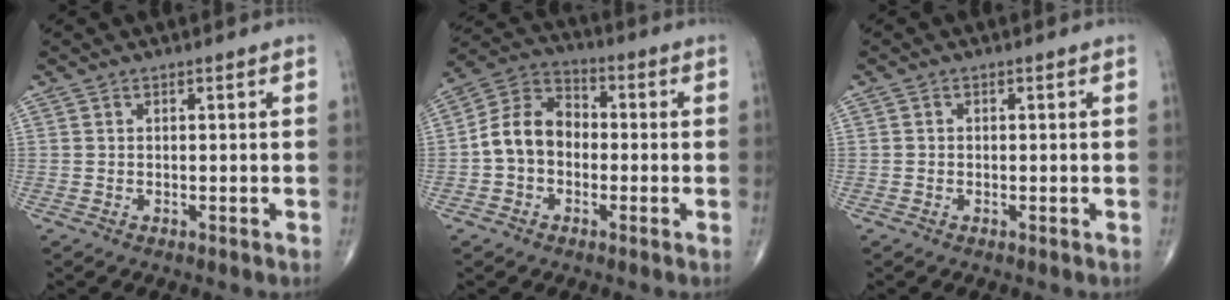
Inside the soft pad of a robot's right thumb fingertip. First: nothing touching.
{"total": 10.0, "force": [-1.3, 7.7, 6.2], "torque": [-0.097, 0.039, -0.041]}
{"total": 0.5, "force": [-0.1, 0.5, 0.1], "torque": [0.000, 0.002, -0.004]}